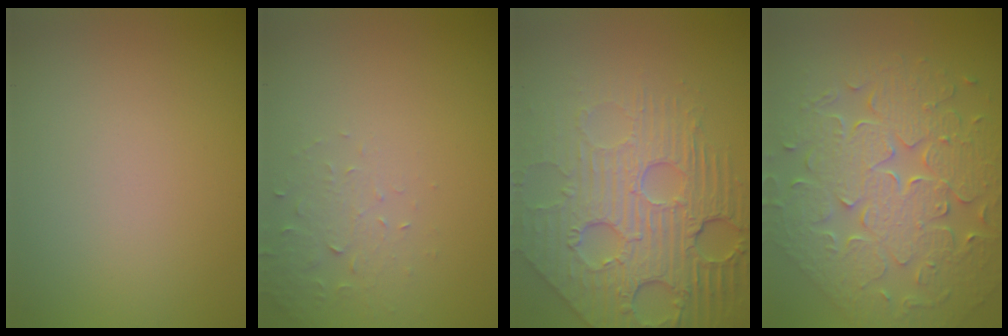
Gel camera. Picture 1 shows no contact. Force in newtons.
{"total": 1.9, "press": 1.8, "slide": 0.4}
{"total": 8.2, "press": 5.8, "slide": 5.9}
{"total": 9.1, "press": 6.7, "slide": 6.2}